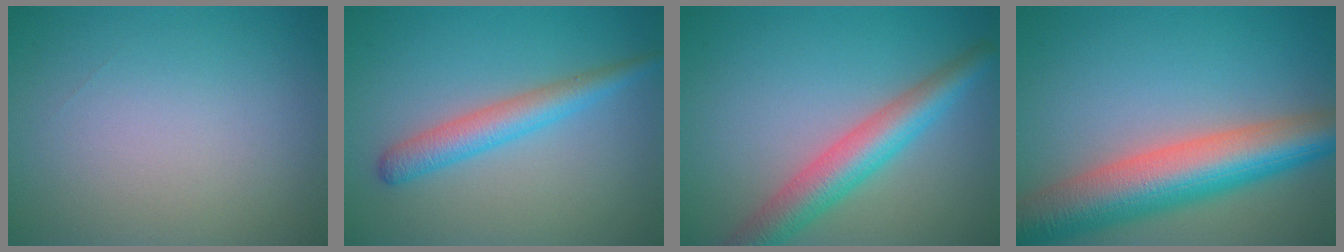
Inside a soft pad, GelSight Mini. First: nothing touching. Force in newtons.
{"total": 3.3, "press": 3.3, "slide": 0.1}
{"total": 5.3, "press": 5.3, "slide": 0.2}
{"total": 9.8, "press": 9.8, "slide": 0.1}